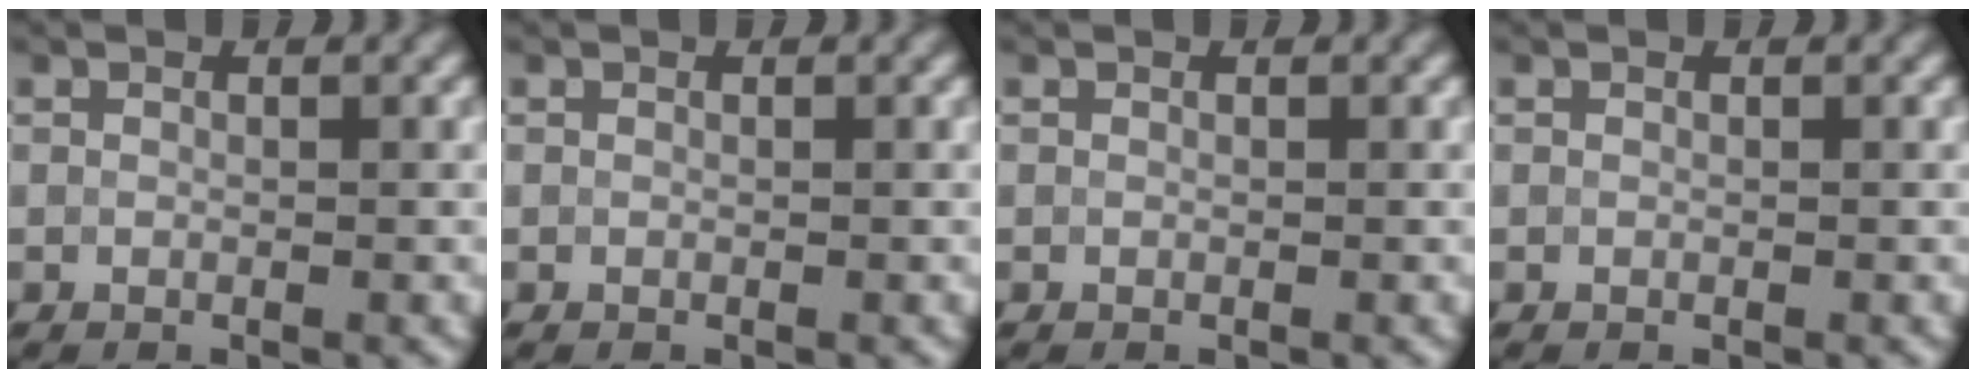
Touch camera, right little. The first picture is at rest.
{"total": 0.0}
{"total": 0.0}
{"total": 0.0}